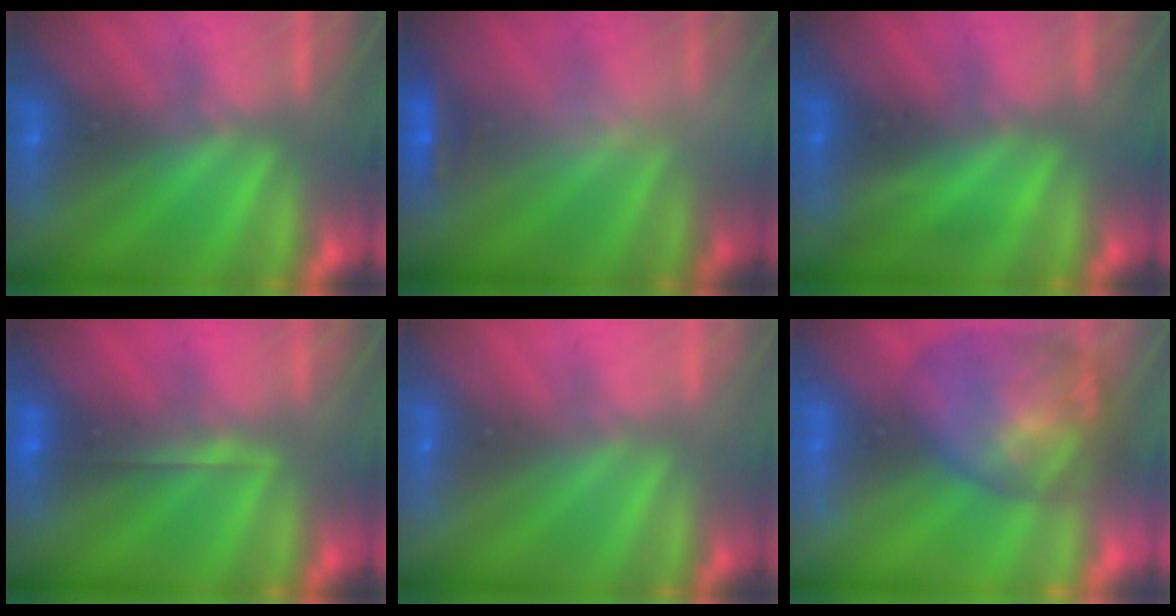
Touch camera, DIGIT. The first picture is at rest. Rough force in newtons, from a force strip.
{"total": 2.4}
{"total": 1.7}
{"total": 2.6}
{"total": 2.8}
{"total": 6.9}